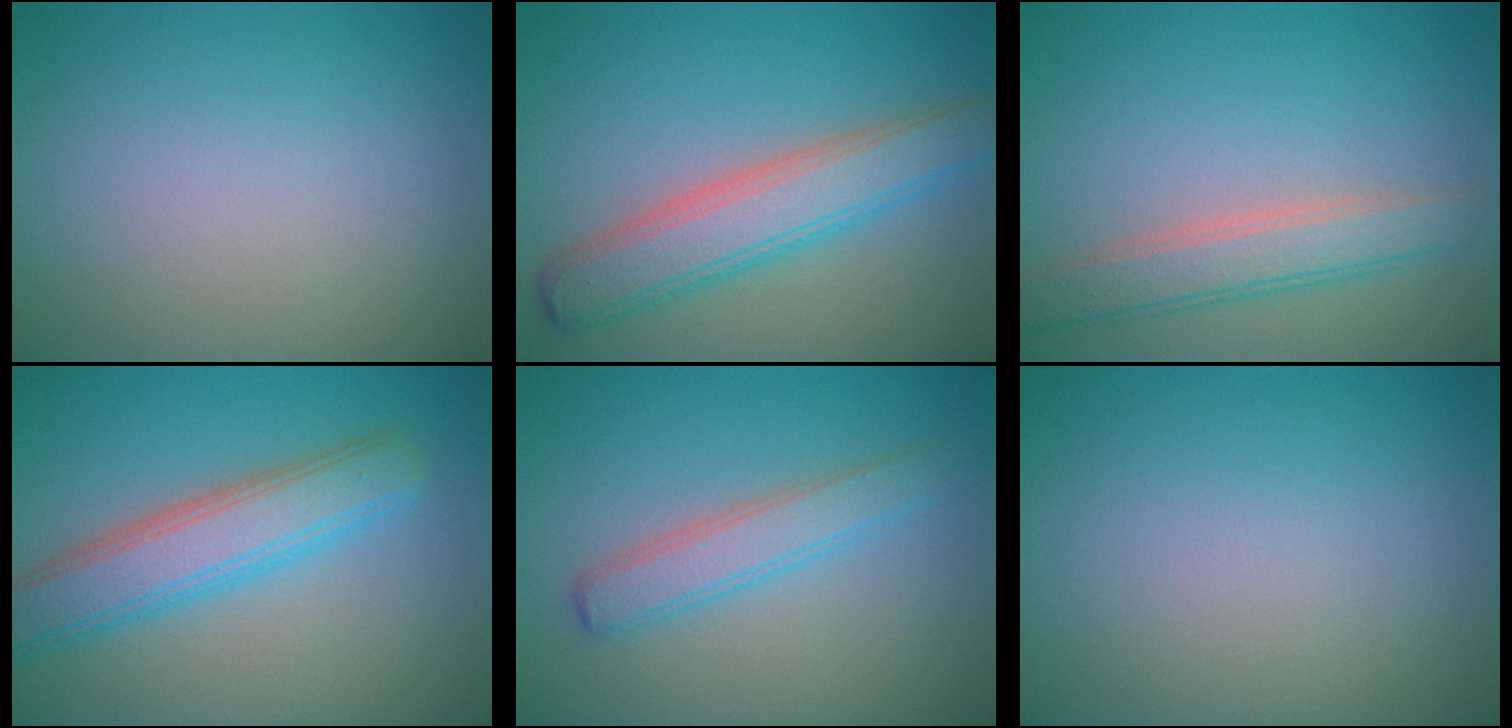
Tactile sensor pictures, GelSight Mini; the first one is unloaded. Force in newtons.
{"total": 5.7, "press": 5.7, "slide": 0.3}
{"total": 3.6, "press": 3.6, "slide": 0.1}
{"total": 5.6, "press": 5.6, "slide": 0.1}
{"total": 2.9, "press": 2.9, "slide": 0.0}
{"total": 0.0}